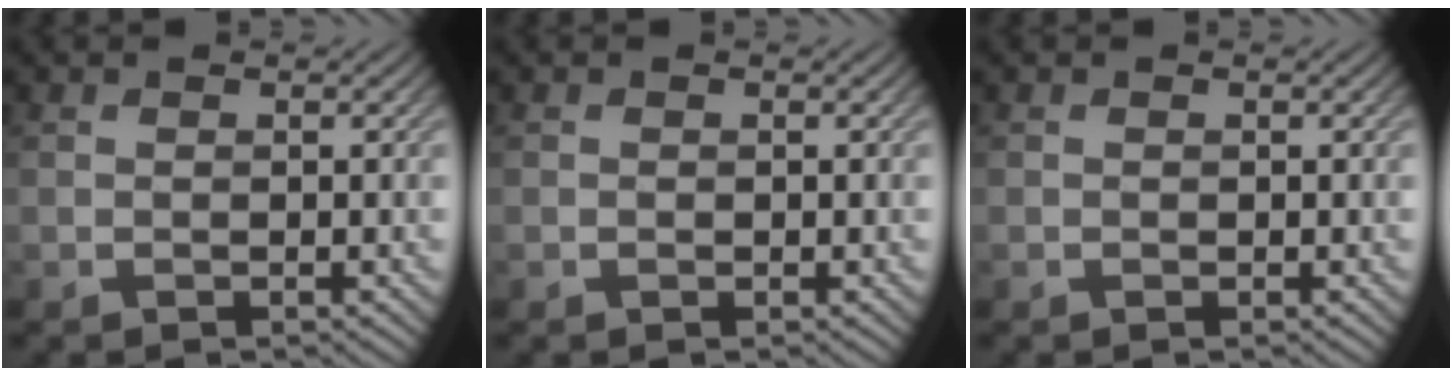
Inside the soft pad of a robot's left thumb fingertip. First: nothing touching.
{"total": 0.0}
{"total": 0.0}